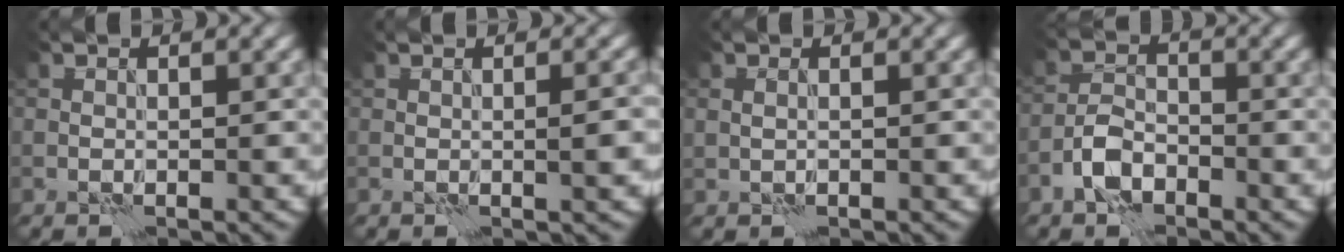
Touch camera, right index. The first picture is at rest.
{"total": 1.8, "force": [0.0, 0.1, 1.8], "torque": [-0.029, 0.001, 0.000]}
{"total": 0.7, "force": [0.1, 0.4, 0.5], "torque": [-0.011, -0.001, 0.004]}
{"total": 3.2, "force": [-2.0, 1.7, 1.9], "torque": [-0.033, 0.008, -0.046]}